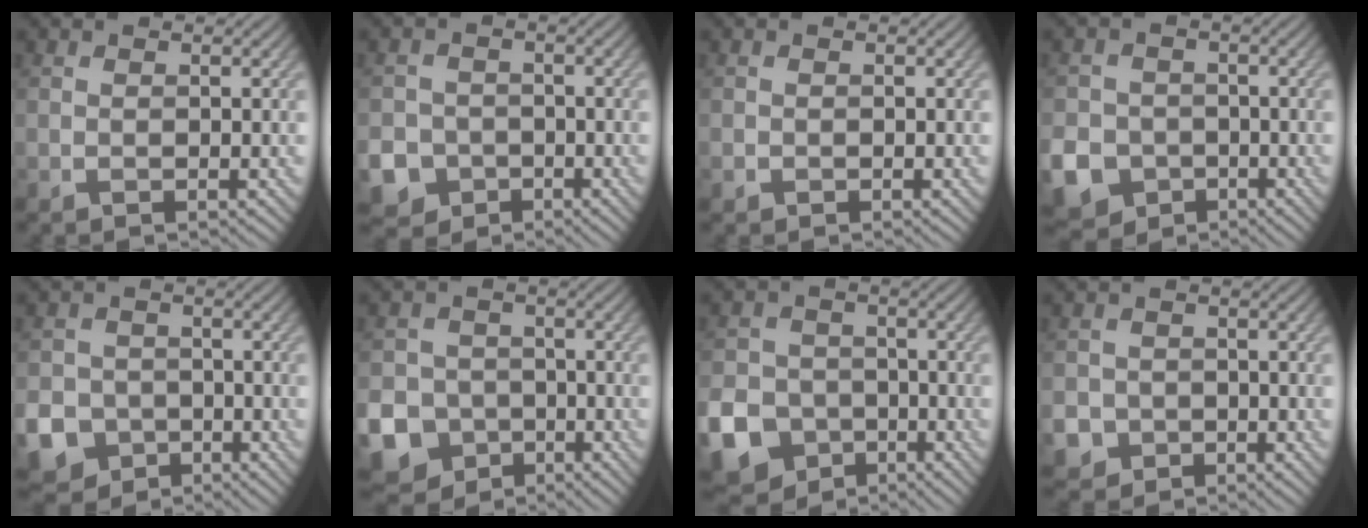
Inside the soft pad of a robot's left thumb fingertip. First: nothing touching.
{"total": 9.1, "force": [-4.4, 7.7, 2.0], "torque": [-0.062, -0.042, -0.094]}
{"total": 0.7, "force": [-0.3, 0.6, 0.1], "torque": [-0.001, -0.006, -0.007]}
{"total": 9.7, "force": [-4.1, 8.2, 3.1], "torque": [-0.095, -0.047, -0.093]}
{"total": 11.3, "force": [-5.3, 9.6, 3.0], "torque": [-0.097, -0.054, -0.104]}
{"total": 14.2, "force": [-6.4, 12.2, 3.8], "torque": [-0.135, -0.060, -0.116]}
{"total": 13.0, "force": [-6.2, 10.6, 4.4], "torque": [-0.131, -0.058, -0.122]}
{"total": 5.1, "force": [-2.5, 4.3, 1.0], "torque": [-0.022, -0.016, -0.055]}